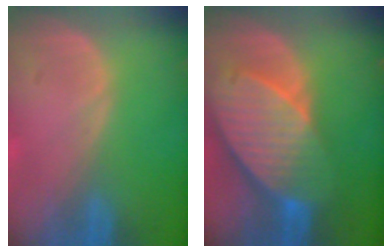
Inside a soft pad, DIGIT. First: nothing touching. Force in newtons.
{"total": 10.5, "press": 9.2, "slide": 5.1}